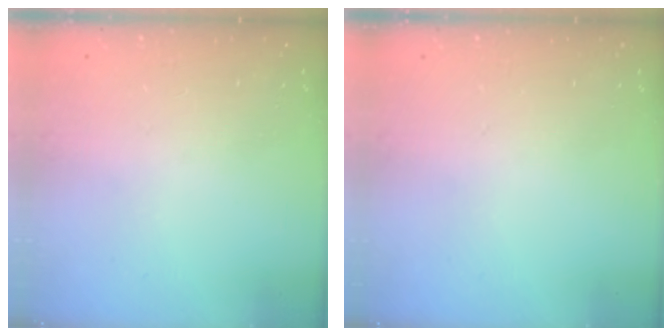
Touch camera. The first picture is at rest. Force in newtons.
{"total": 0.0}